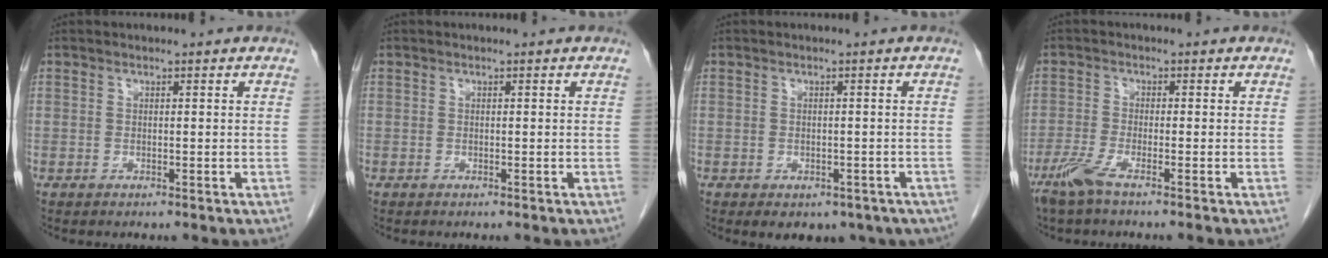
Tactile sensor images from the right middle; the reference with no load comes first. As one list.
[{"total": 0.0}, {"total": 8.4, "force": [-5.7, 5.0, 3.7], "torque": [-0.039, 0.002, -0.064]}, {"total": 3.8, "force": [-2.7, -0.1, 2.7], "torque": [-0.063, -0.011, -0.063]}]